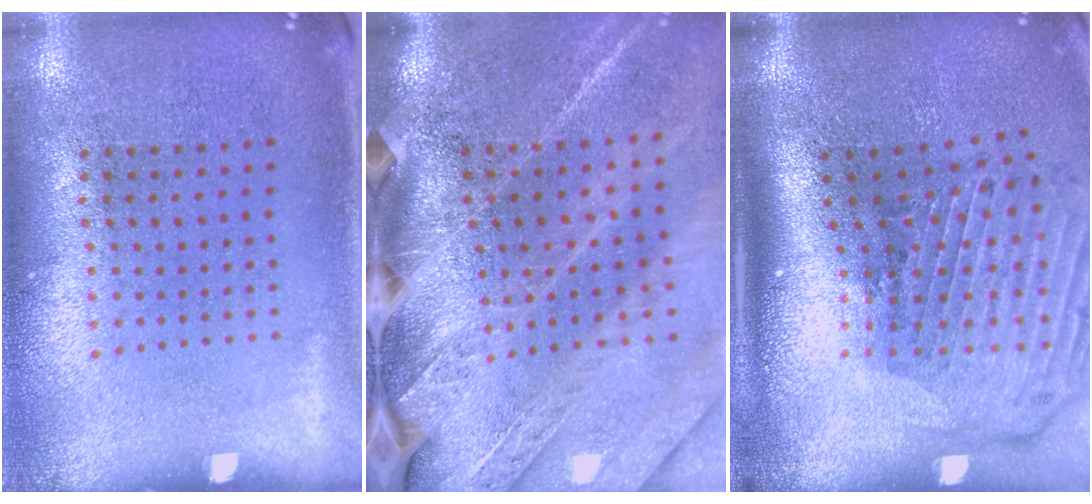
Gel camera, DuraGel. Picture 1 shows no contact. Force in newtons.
{"total": 3.8, "press": 3.3, "slide": 1.9}
{"total": 3.0, "press": 2.1, "slide": 2.2}